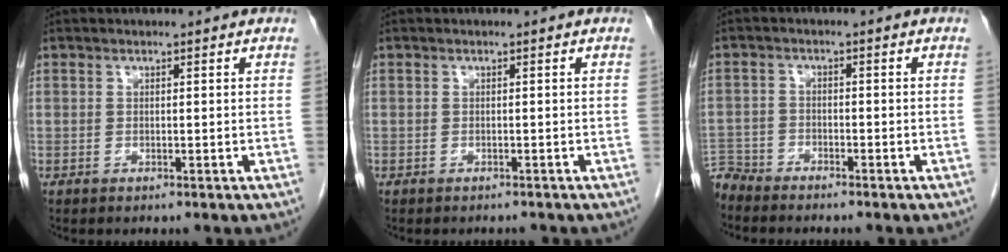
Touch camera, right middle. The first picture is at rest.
{"total": 1.3, "force": [-1.2, 0.4, 0.1], "torque": [-0.007, -0.002, -0.016]}
{"total": 4.6, "force": [-4.5, 0.8, -0.1], "torque": [0.012, -0.010, -0.085]}